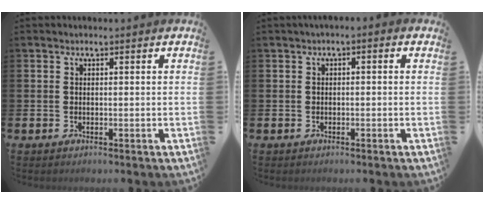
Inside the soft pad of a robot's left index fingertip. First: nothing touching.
{"total": 0.8, "force": [-0.5, 0.3, 0.6], "torque": [-0.010, 0.001, -0.011]}